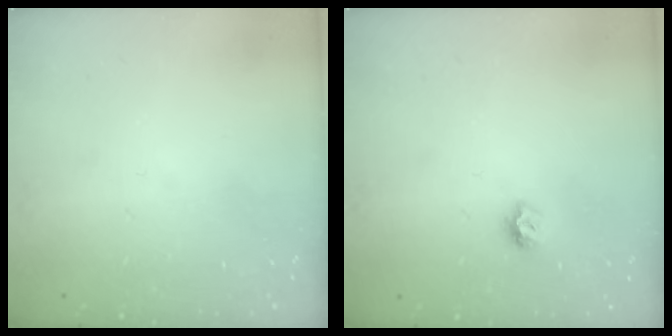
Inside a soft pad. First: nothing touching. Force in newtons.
{"total": 5.8, "press": 5.8, "slide": 0.7}